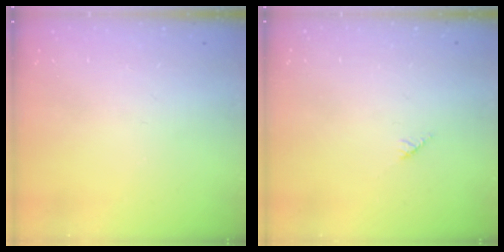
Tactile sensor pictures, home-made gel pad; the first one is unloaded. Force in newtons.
{"total": 2.7, "press": 2.7, "slide": 0.2}